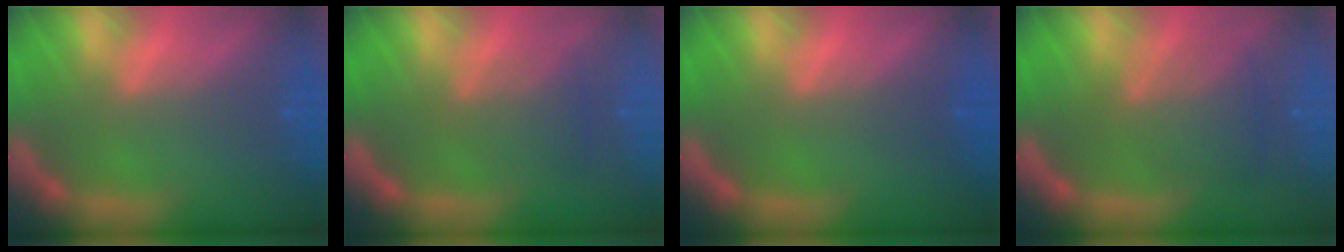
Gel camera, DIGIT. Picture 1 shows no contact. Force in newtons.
{"total": 3.0}
{"total": 1.0}
{"total": 4.6}